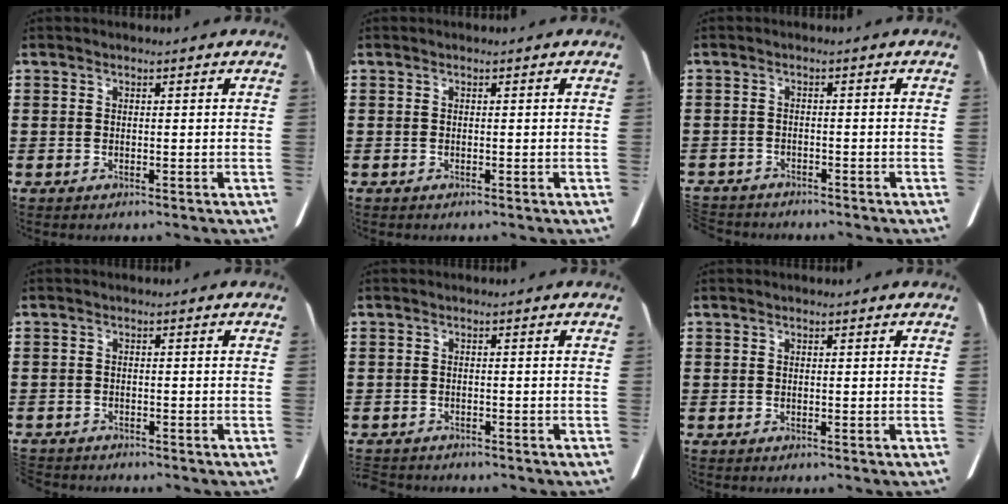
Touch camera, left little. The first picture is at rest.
{"total": 0.0}
{"total": 2.0, "force": [-2.0, -0.1, -0.1], "torque": [-0.004, -0.004, -0.043]}
{"total": 1.4, "force": [-1.3, -0.1, -0.1], "torque": [-0.004, -0.003, -0.029]}
{"total": 1.2, "force": [-1.2, -0.1, 0.0], "torque": [-0.004, -0.003, -0.025]}
{"total": 0.0}